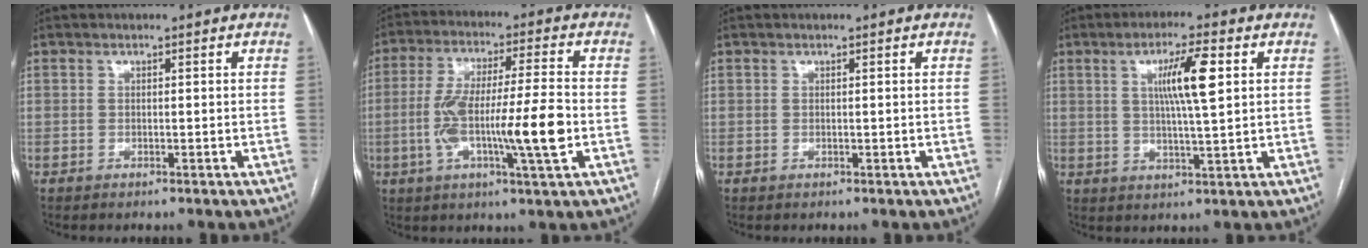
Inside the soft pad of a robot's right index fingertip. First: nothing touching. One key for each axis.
{"total": 13.9, "fx": -2.8, "fy": 0.9, "fz": 13.5, "tx": -0.252, "ty": 0.002, "tz": -0.052}
{"total": 0.0}
{"total": 7.8, "fx": 2.2, "fy": 0.3, "fz": 7.5, "tx": -0.135, "ty": 0.003, "tz": 0.038}